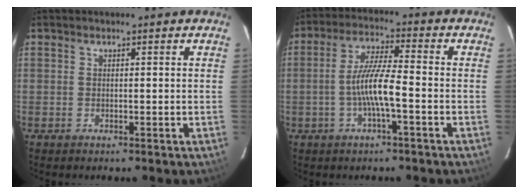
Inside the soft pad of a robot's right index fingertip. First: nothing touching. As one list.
[{"total": 7.7, "force": [-2.3, 0.6, 7.3], "torque": [-0.149, 0.006, -0.044]}]